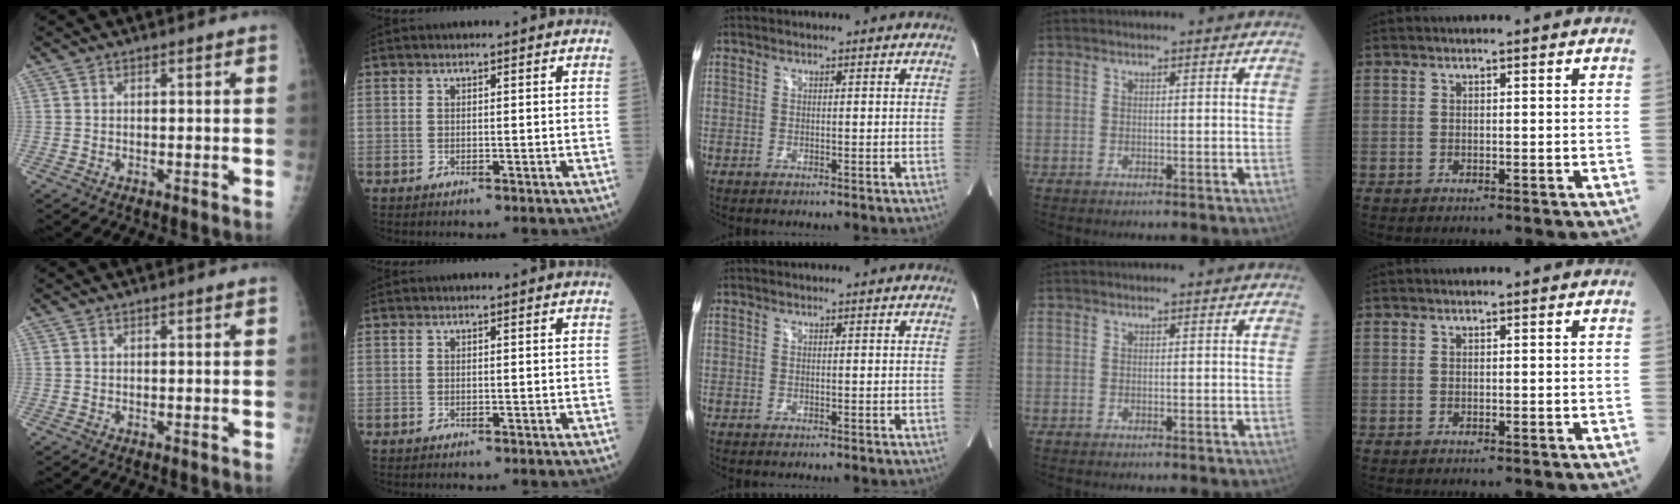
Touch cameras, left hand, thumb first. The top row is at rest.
{}